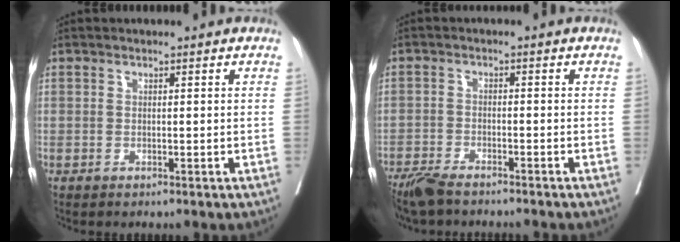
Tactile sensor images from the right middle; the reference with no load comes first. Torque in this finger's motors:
{"motor_torque": [0.12, -0.97, 0.15, 0.03]}